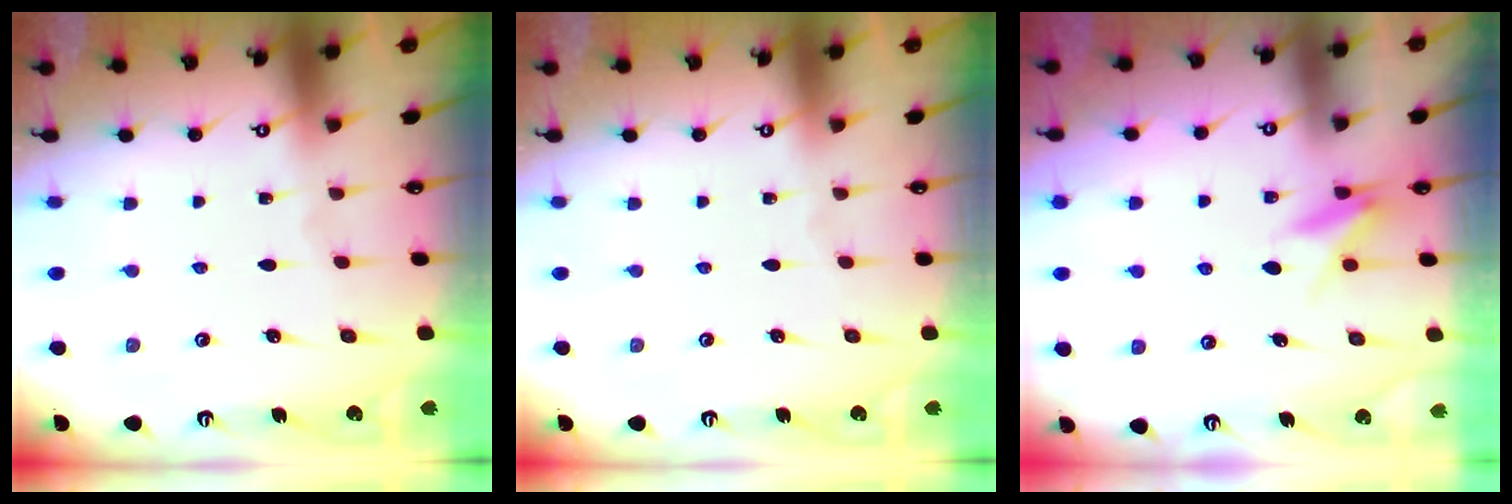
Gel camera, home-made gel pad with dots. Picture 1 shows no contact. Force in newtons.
{"total": 0.0}
{"total": 8.4, "press": 8.3, "slide": 1.5}